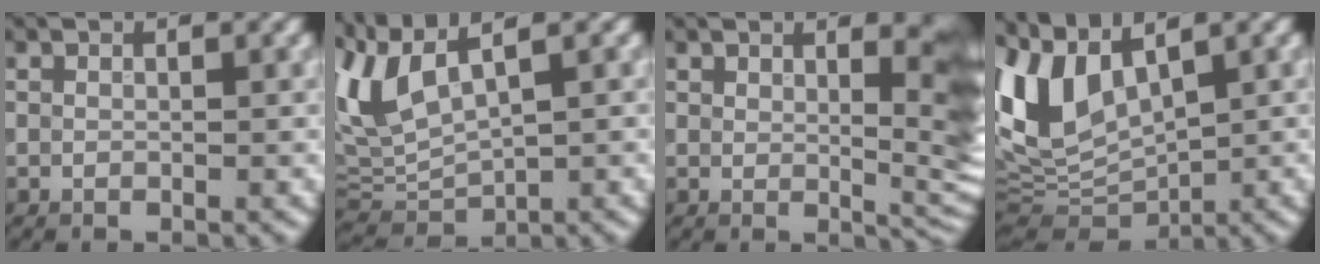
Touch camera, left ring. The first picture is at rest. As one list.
[{"total": 6.1, "force": [2.8, 2.6, 4.7], "torque": [-0.119, 0.012, 0.057]}, {"total": 6.6, "force": [2.7, 2.2, 5.6], "torque": [-0.061, -0.005, 0.047]}, {"total": 8.0, "force": [3.4, 4.2, 6.0], "torque": [-0.138, 0.001, 0.064]}]